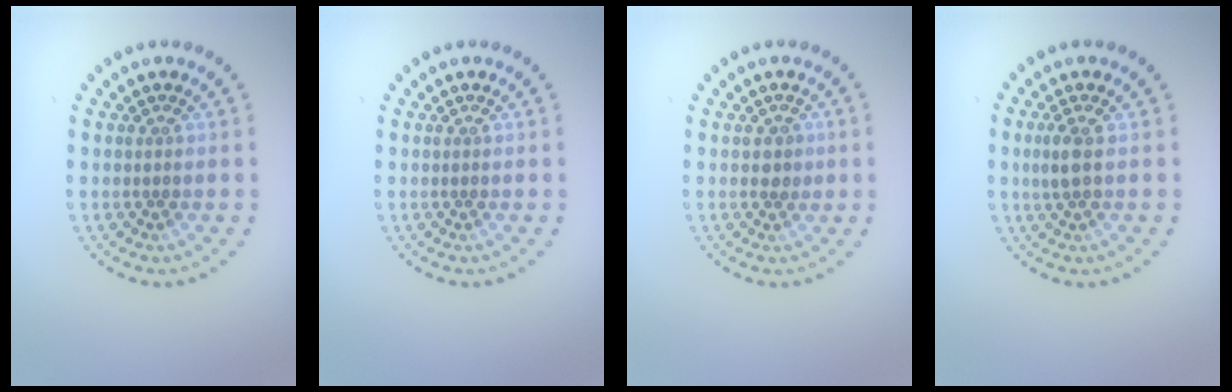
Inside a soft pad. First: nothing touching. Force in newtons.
{"total": 0.0}
{"total": 1.3, "press": 1.2, "slide": 0.5}
{"total": 1.6, "press": 1.5, "slide": 0.5}